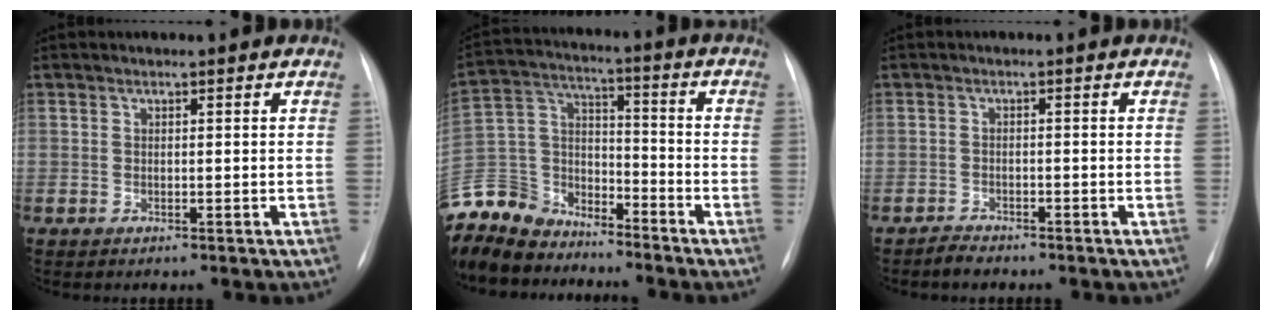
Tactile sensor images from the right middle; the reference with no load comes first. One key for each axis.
{"total": 13.3, "fx": -12.2, "fy": 5.1, "fz": 1.3, "tx": -0.036, "ty": 0.033, "tz": -0.236}
{"total": 1.7, "fx": -1.6, "fy": 0.5, "fz": 0.2, "tx": -0.009, "ty": -0.003, "tz": -0.027}